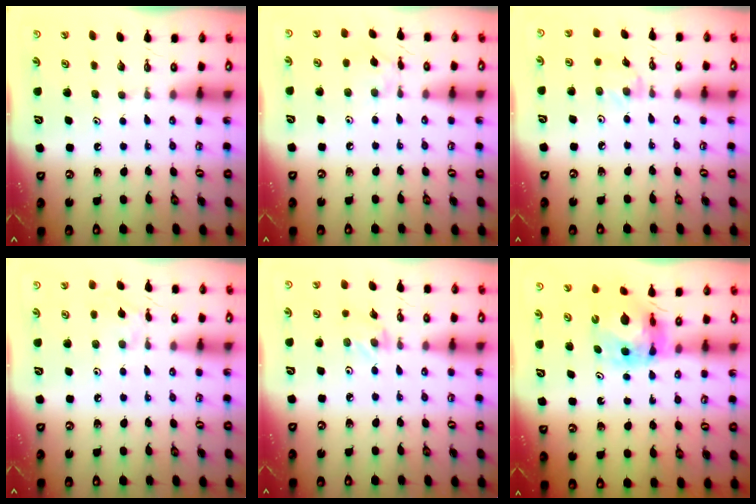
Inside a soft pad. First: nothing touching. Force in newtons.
{"total": 4.2, "press": 4.2, "slide": 0.4}
{"total": 3.2, "press": 3.1, "slide": 0.5}
{"total": 4.5, "press": 4.4, "slide": 0.6}
{"total": 0.9, "press": 0.9, "slide": 0.2}
{"total": 9.5, "press": 9.5, "slide": 0.9}